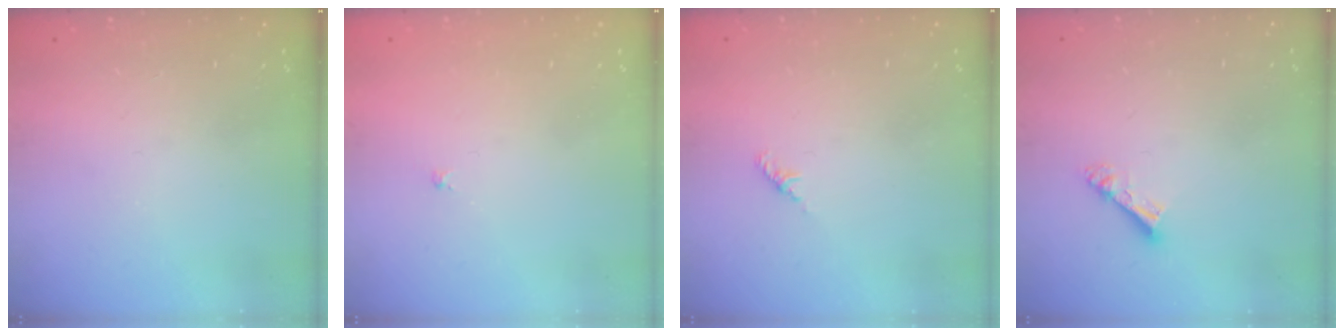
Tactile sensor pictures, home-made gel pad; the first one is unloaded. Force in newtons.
{"total": 1.0, "press": 0.9, "slide": 0.3}
{"total": 1.8, "press": 1.7, "slide": 0.6}
{"total": 4.3, "press": 4.3, "slide": 0.3}